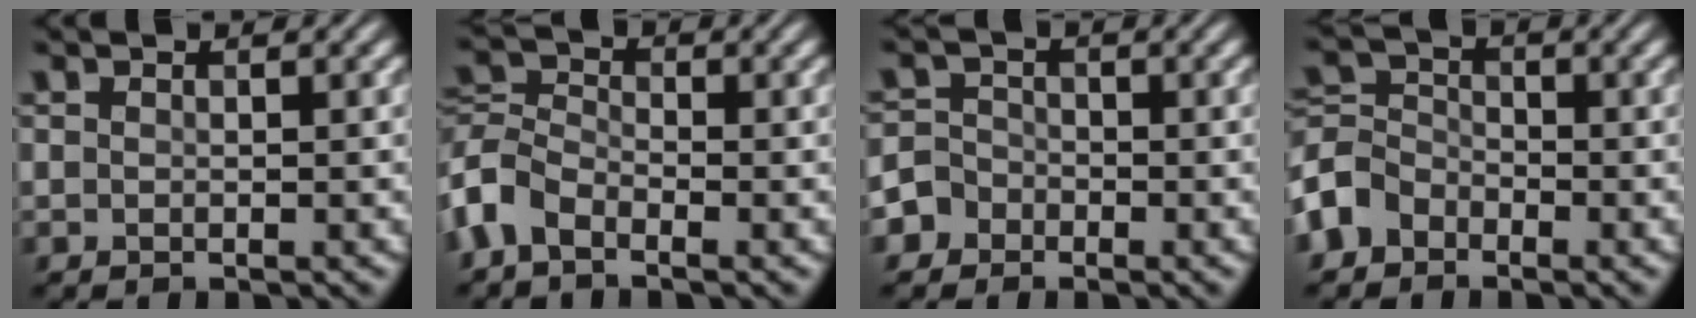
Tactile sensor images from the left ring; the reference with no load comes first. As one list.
[{"total": 3.9, "force": [-2.2, 2.2, 2.4], "torque": [-0.051, 0.006, -0.060]}, {"total": 2.3, "force": [-1.3, 1.8, 0.2], "torque": [0.013, 0.006, -0.031]}, {"total": 3.6, "force": [-2.2, 2.6, 1.1], "torque": [-0.025, 0.007, -0.059]}]